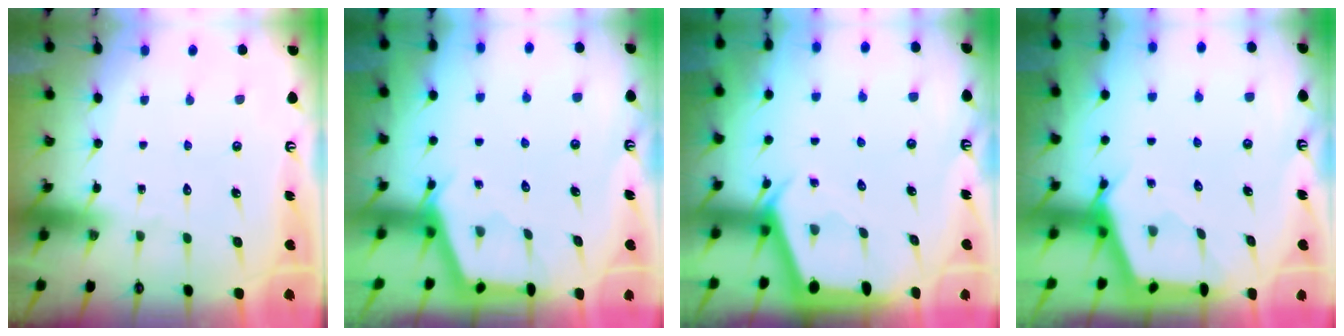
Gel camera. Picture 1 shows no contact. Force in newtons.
{"total": 2.9, "press": 2.9, "slide": 0.3}
{"total": 2.4, "press": 2.4, "slide": 0.3}
{"total": 2.7, "press": 2.7, "slide": 0.3}